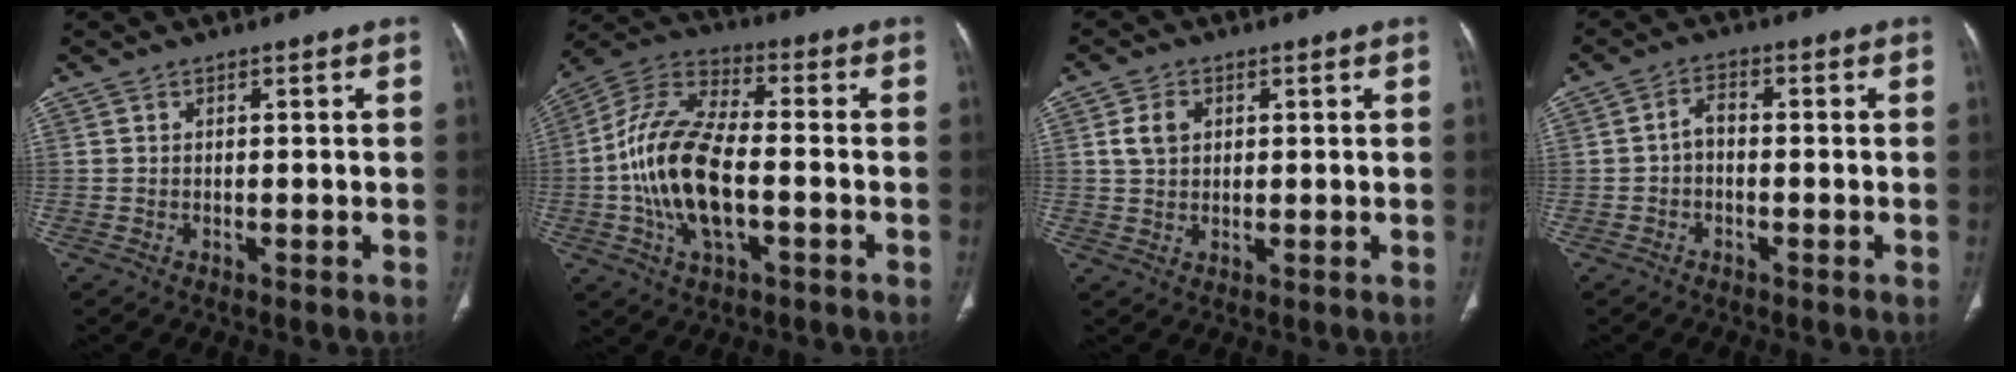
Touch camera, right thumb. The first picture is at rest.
{"total": 16.8, "force": [-3.0, 7.9, 14.5], "torque": [-0.292, 0.029, -0.060]}
{"total": 4.1, "force": [1.2, 3.1, 2.5], "torque": [-0.043, 0.003, 0.024]}
{"total": 2.9, "force": [-0.6, 1.8, 2.3], "torque": [-0.033, 0.016, -0.019]}